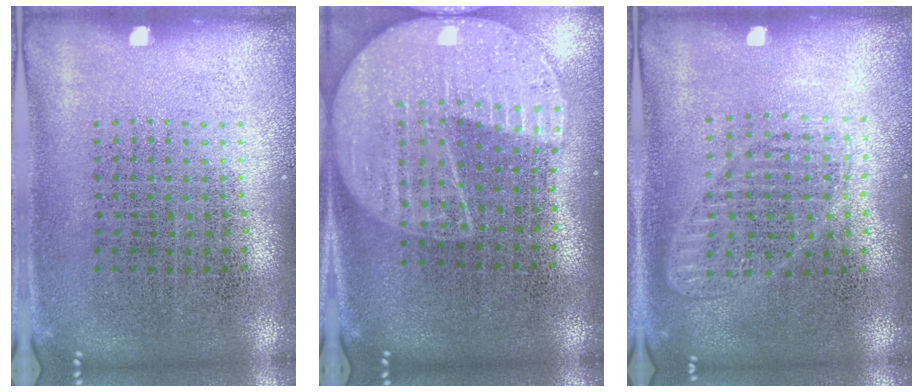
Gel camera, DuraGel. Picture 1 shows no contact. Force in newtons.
{"total": 2.3, "press": 2.0, "slide": 1.1}
{"total": 1.3, "press": 1.3, "slide": 0.4}